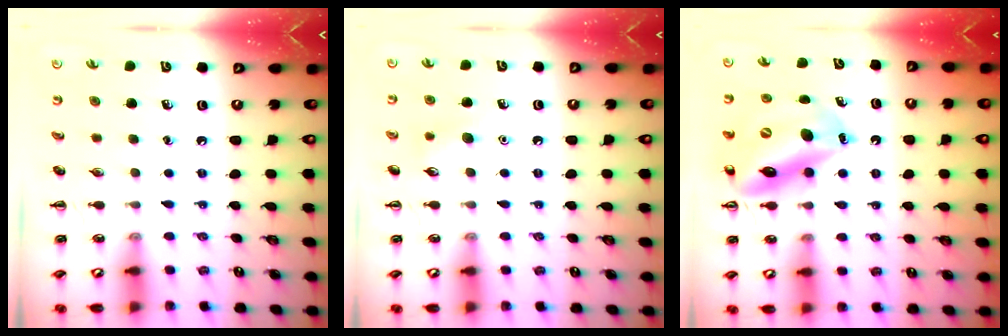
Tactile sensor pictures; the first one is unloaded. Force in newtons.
{"total": 6.9, "press": 6.7, "slide": 1.7}
{"total": 15.5, "press": 14.7, "slide": 4.8}